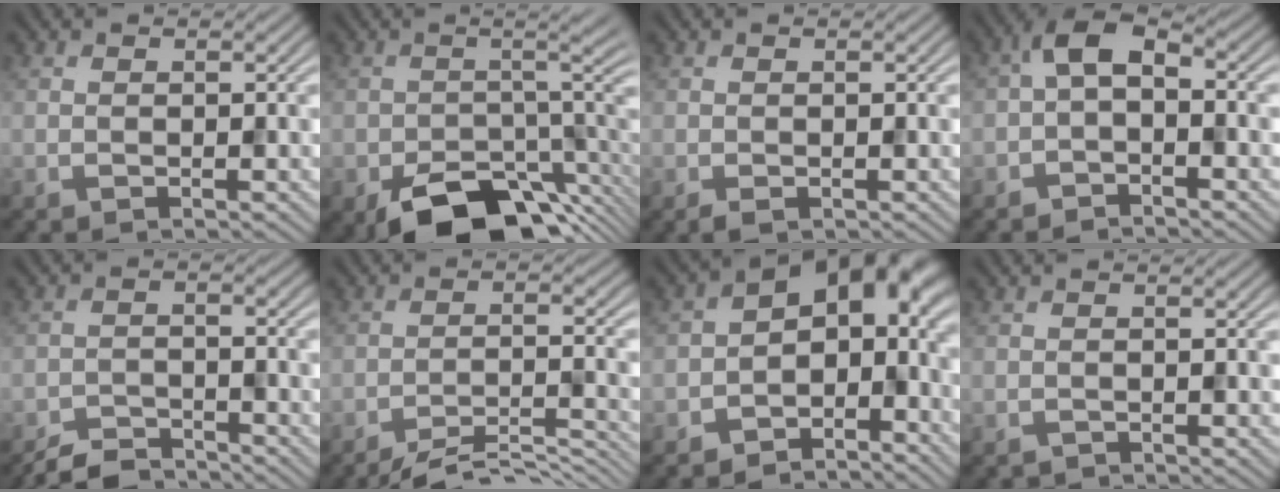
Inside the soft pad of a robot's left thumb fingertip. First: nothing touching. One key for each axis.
{"total": 10.4, "fx": -5.7, "fy": 4.8, "fz": 7.3, "tx": -0.113, "ty": -0.036, "tz": -0.080}
{"total": 1.1, "fx": -0.6, "fy": 0.6, "fz": 0.6, "tx": -0.016, "ty": -0.005, "tz": -0.013}
{"total": 4.4, "fx": -1.1, "fy": 2.6, "fz": 3.4, "tx": -0.062, "ty": 0.014, "tz": -0.034}
{"total": 4.8, "fx": -4.5, "fy": 1.1, "fz": 1.4, "tx": -0.025, "ty": -0.003, "tz": -0.089}
{"total": 7.2, "fx": -5.9, "fy": 1.1, "fz": 4.0, "tx": -0.076, "ty": 0.004, "tz": -0.087}
{"total": 11.0, "fx": -2.9, "fy": 7.0, "fz": 8.0, "tx": -0.087, "ty": 0.000, "tz": -0.064}
{"total": 0.8, "fx": -0.7, "fy": 0.1, "fz": -0.1, "tx": 0.000, "ty": -0.003, "tz": -0.017}